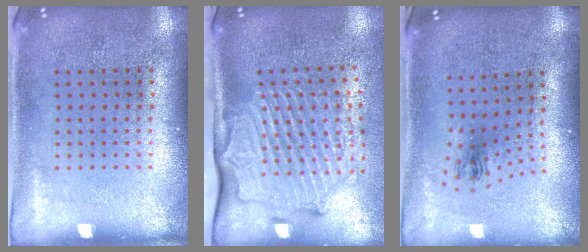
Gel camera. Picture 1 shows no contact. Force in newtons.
{"total": 3.0, "press": 2.3, "slide": 2.0}
{"total": 1.0, "press": 0.5, "slide": 0.9}